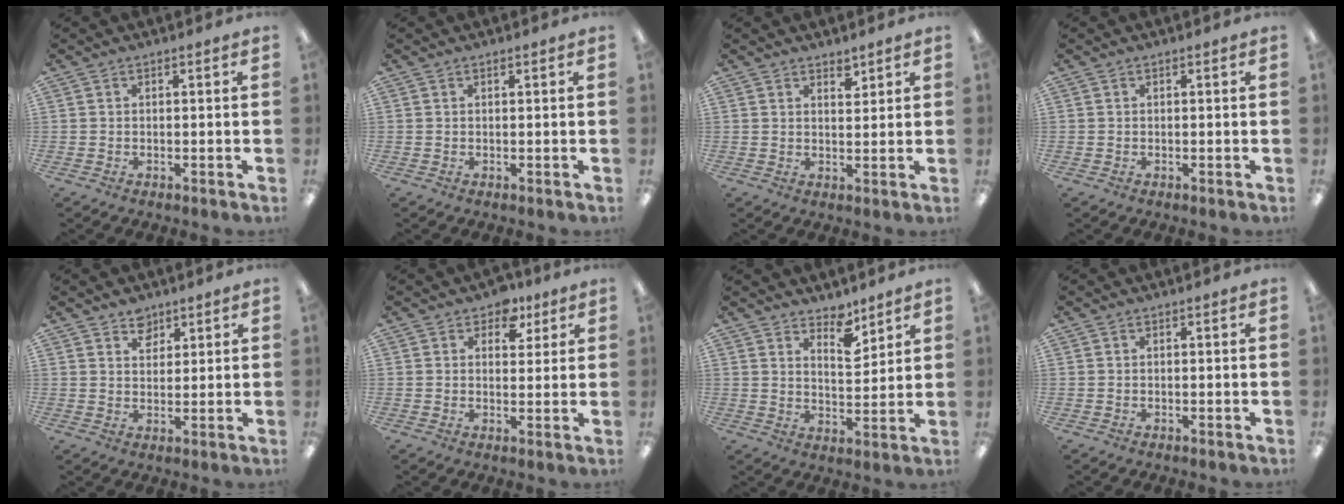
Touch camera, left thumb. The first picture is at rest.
{"total": 0.0}
{"total": 2.9, "force": [2.5, 1.1, 0.9], "torque": [0.004, -0.019, 0.041]}
{"total": 0.0}
{"total": 4.3, "force": [3.4, 2.5, 0.8], "torque": [-0.001, -0.019, 0.060]}
{"total": 5.8, "force": [3.8, 3.7, 2.3], "torque": [-0.018, -0.013, 0.062]}
{"total": 6.5, "force": [5.4, 2.6, 2.6], "torque": [-0.018, -0.043, 0.090]}
{"total": 0.0}